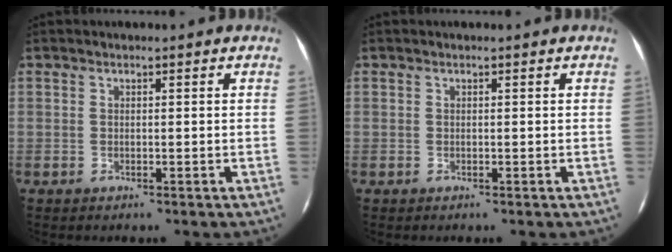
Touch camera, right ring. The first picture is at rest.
{"total": 0.0}